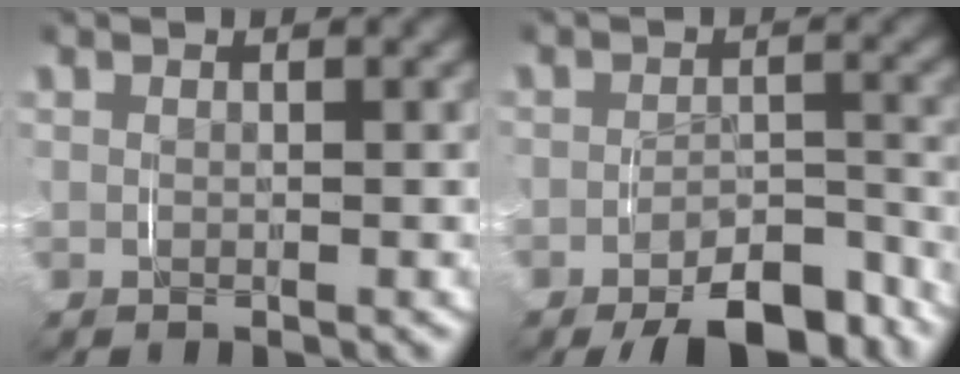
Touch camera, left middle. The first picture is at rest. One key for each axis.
{"total": 7.6, "fx": -6.5, "fy": 2.5, "fz": 3.1, "tx": -0.027, "ty": -0.001, "tz": -0.106}